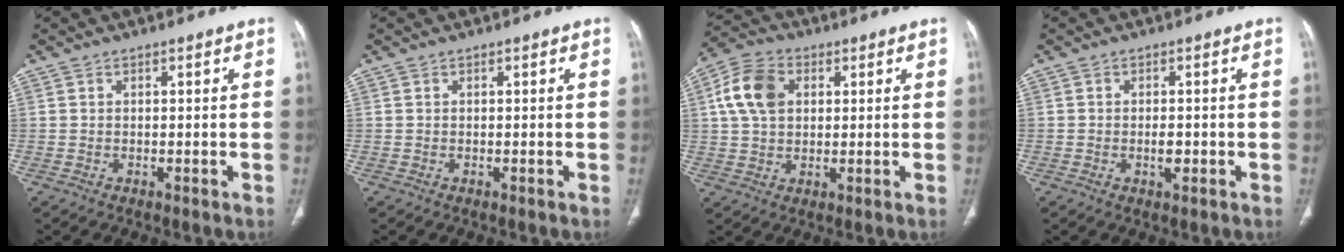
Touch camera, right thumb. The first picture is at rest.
{"total": 0.0}
{"total": 9.9, "force": [2.5, 7.0, 6.6], "torque": [-0.121, 0.011, 0.042]}
{"total": 2.2, "force": [-0.5, 1.0, 1.8], "torque": [-0.029, 0.000, -0.006]}